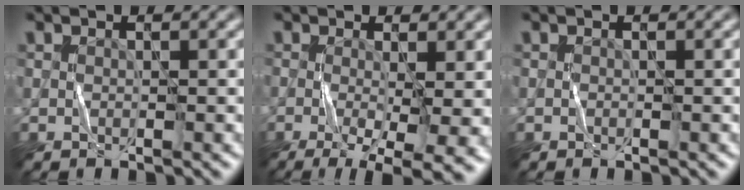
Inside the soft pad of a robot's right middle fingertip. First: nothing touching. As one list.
[{"total": 9.1, "force": [-2.4, 2.9, 8.3], "torque": [-0.109, -0.012, -0.021]}, {"total": 0.0}]